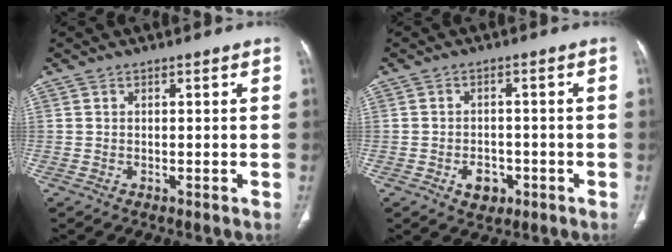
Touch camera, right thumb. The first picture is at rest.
{"total": 4.4, "force": [-1.8, 3.2, 2.4], "torque": [-0.023, 0.011, -0.023]}